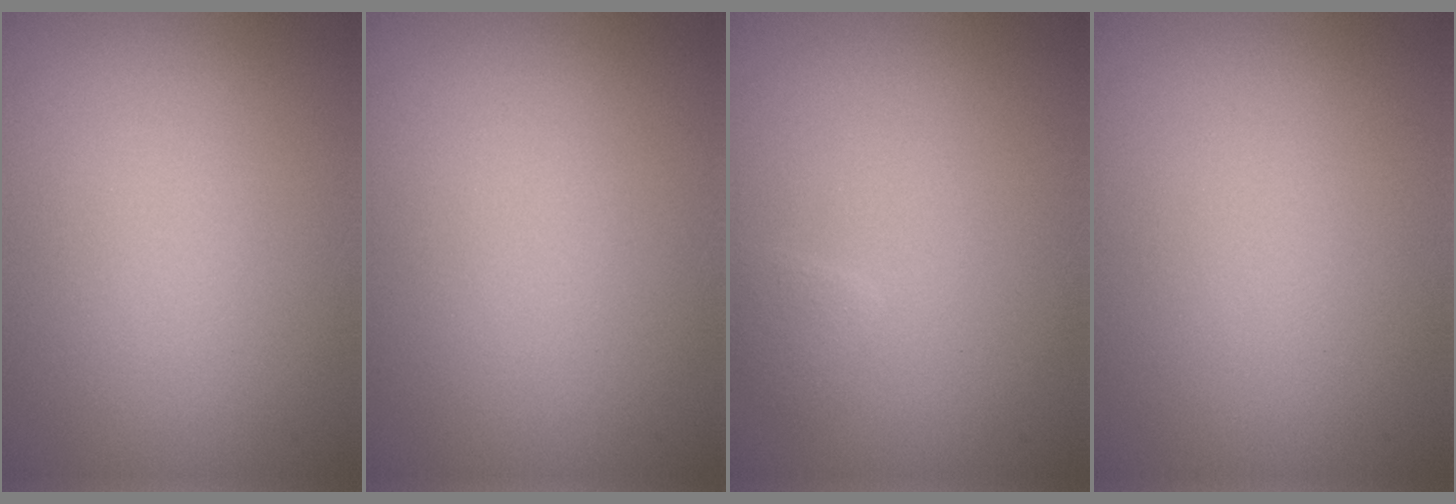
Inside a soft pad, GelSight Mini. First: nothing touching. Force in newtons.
{"total": 0.0}
{"total": 0.9, "press": 0.9, "slide": 0.1}
{"total": 0.0}